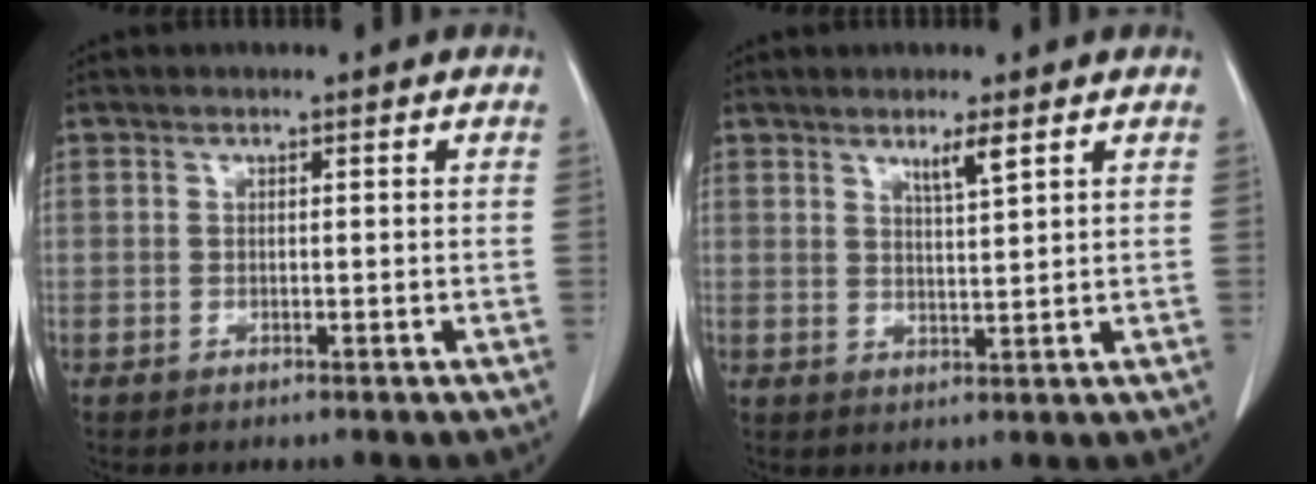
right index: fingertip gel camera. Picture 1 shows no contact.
{"total": 3.0, "force": [2.0, -0.1, 2.3], "torque": [-0.045, -0.006, 0.038]}